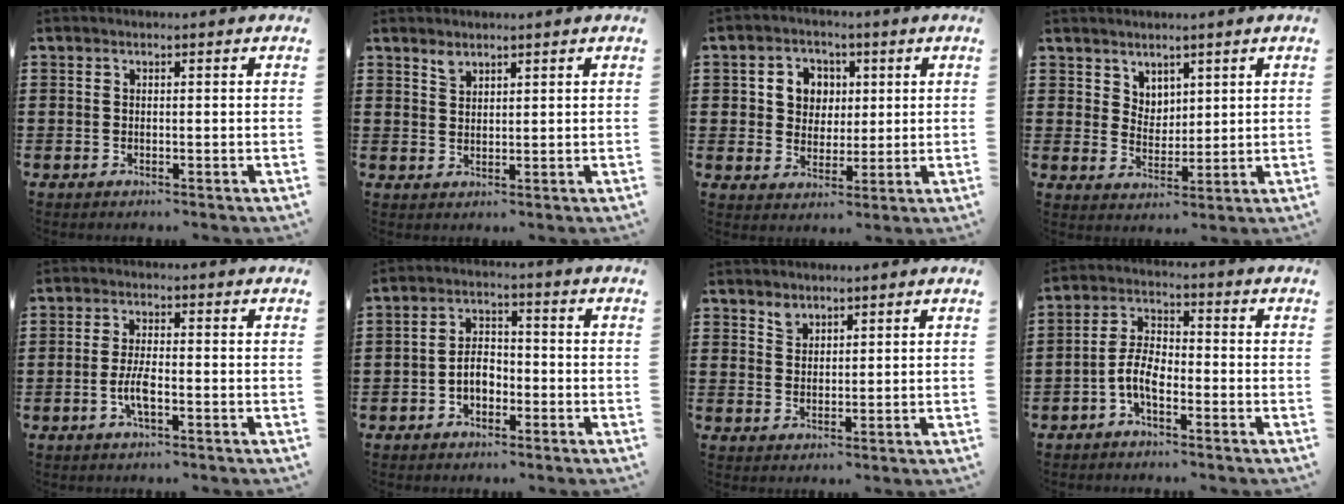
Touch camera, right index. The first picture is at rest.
{"total": 1.9, "force": [1.6, 0.8, 0.5], "torque": [-0.013, 0.001, 0.031]}
{"total": 5.3, "force": [1.2, 4.9, 1.8], "torque": [-0.050, 0.014, 0.018]}
{"total": 4.0, "force": [3.1, 2.4, 0.1], "torque": [-0.015, 0.000, 0.060]}
{"total": 3.7, "force": [-1.3, 1.0, 3.3], "torque": [-0.079, -0.004, -0.030]}
{"total": 4.1, "force": [-1.6, 2.7, 2.7], "torque": [-0.058, 0.006, -0.034]}
{"total": 2.2, "force": [1.9, 1.2, 0.3], "torque": [-0.010, 0.001, 0.037]}
{"total": 5.5, "force": [-2.5, 2.5, 4.2], "torque": [-0.107, 0.002, -0.058]}